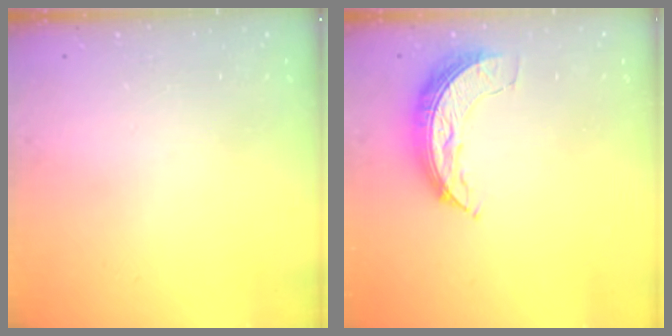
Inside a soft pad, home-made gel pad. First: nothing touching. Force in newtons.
{"total": 8.3, "press": 8.3, "slide": 0.5}